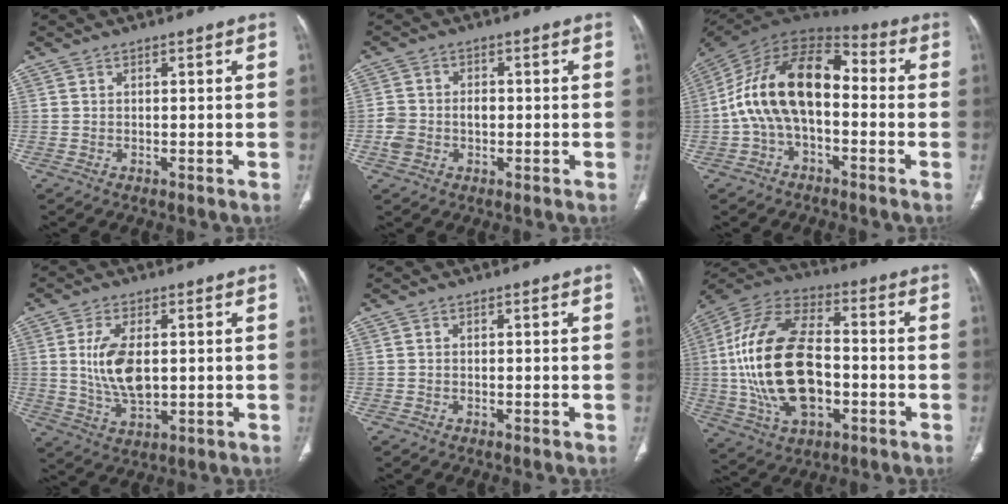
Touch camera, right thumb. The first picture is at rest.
{"total": 4.4, "force": [-0.9, 3.7, 2.2], "torque": [-0.038, 0.016, -0.014]}
{"total": 17.5, "force": [-1.2, 9.9, 14.4], "torque": [-0.252, 0.052, -0.032]}
{"total": 9.6, "force": [0.9, 4.9, 8.2], "torque": [-0.162, -0.011, 0.025]}
{"total": 0.0}
{"total": 24.3, "force": [-2.2, 13.8, 19.9], "torque": [-0.390, 0.016, -0.035]}